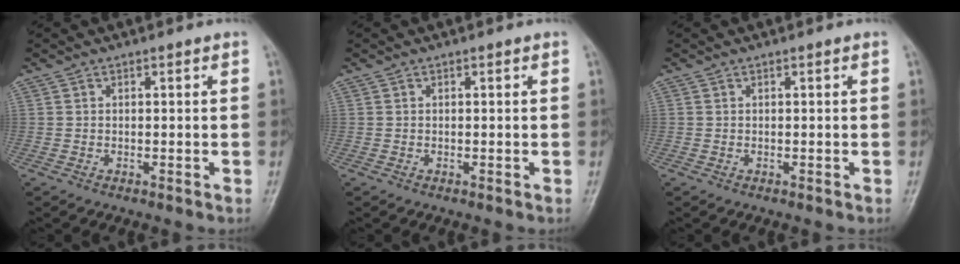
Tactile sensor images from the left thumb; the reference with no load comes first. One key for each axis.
{"total": 0.0}
{"total": 0.0}